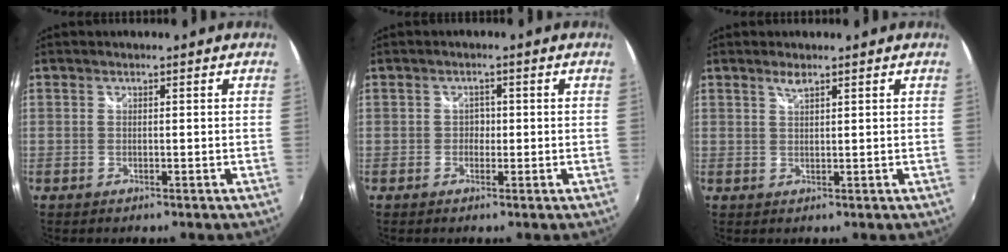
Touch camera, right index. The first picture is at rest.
{"total": 1.5, "force": [-0.4, 1.4, 0.3], "torque": [-0.003, 0.002, -0.007]}
{"total": 1.7, "force": [1.3, 0.3, 1.1], "torque": [-0.019, 0.003, 0.023]}